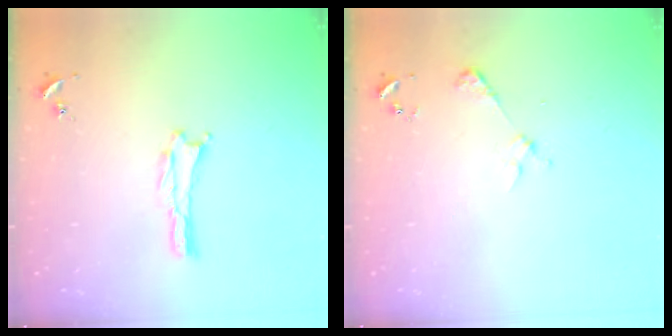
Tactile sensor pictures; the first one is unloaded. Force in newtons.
{"total": 2.2, "press": 2.2, "slide": 0.2}